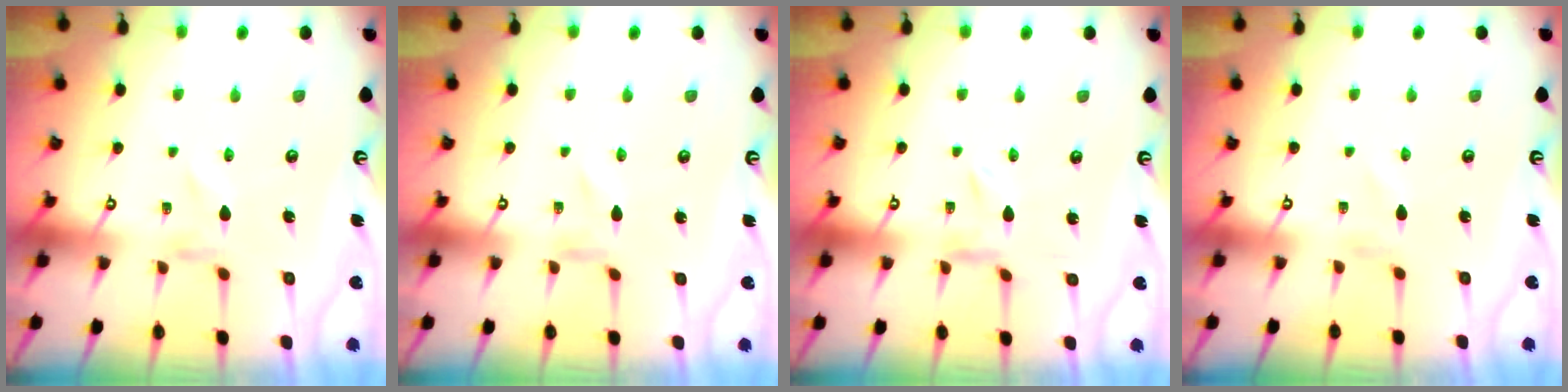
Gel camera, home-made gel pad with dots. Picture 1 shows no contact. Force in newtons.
{"total": 0.0}
{"total": 0.0}
{"total": 0.7, "press": 0.7, "slide": 0.2}